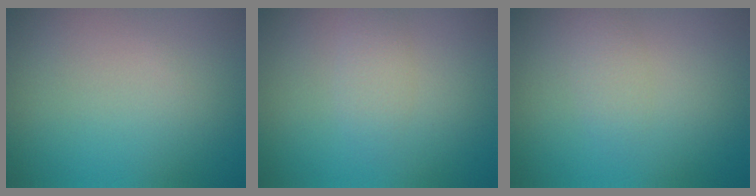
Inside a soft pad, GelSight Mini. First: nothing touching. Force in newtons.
{"total": 1.5, "press": 1.5, "slide": 0.0}
{"total": 1.4, "press": 1.4, "slide": 0.0}